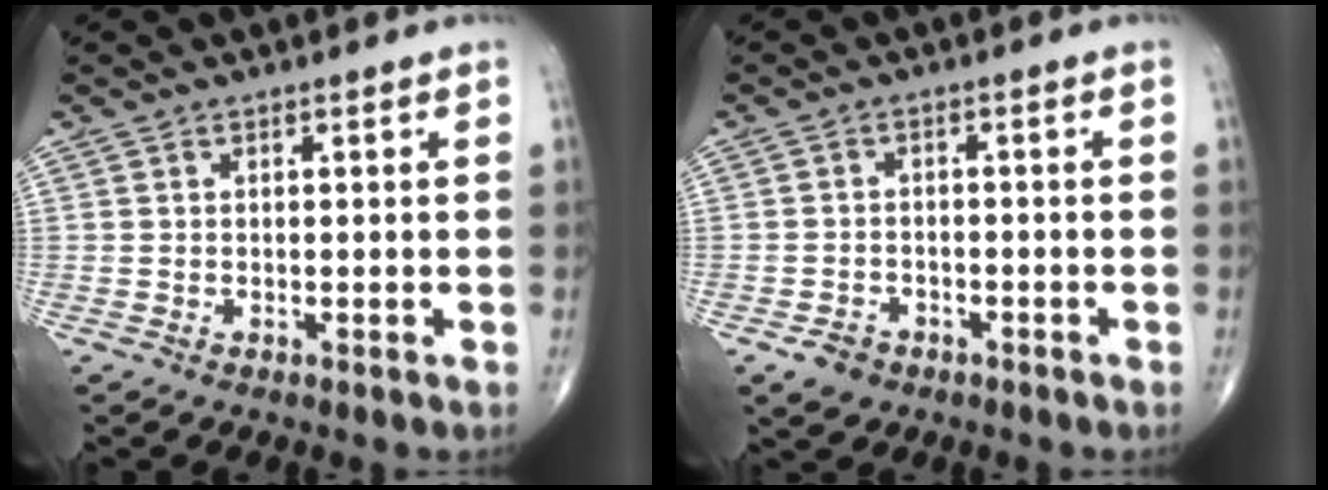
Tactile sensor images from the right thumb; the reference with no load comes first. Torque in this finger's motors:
{"motor_torque": [-0.33, 0.17, 0.19, 0.14, -0.02]}